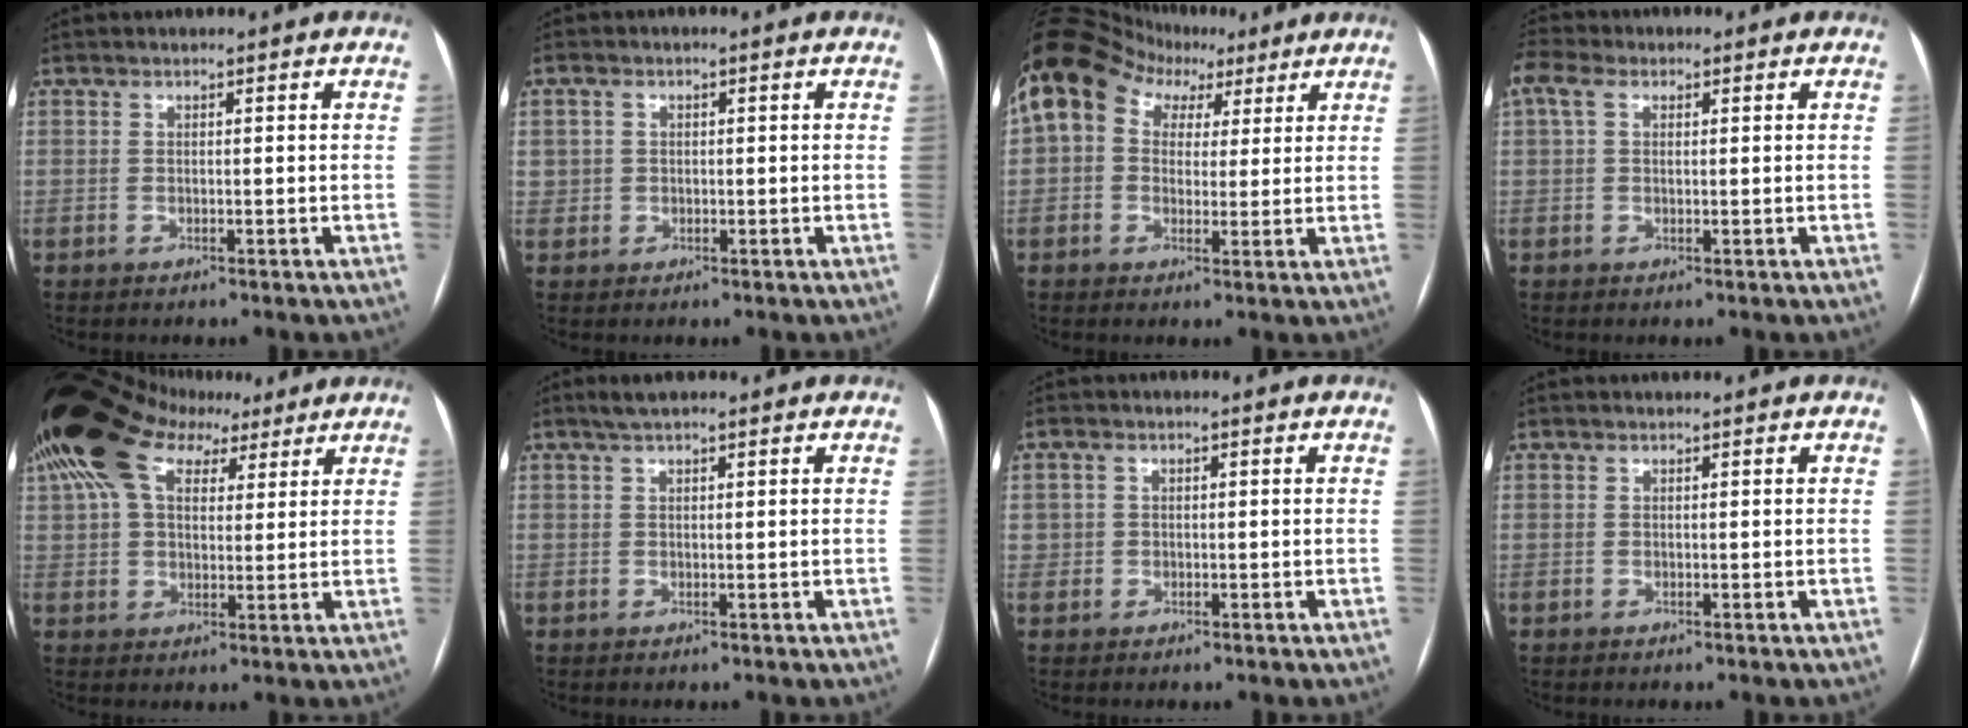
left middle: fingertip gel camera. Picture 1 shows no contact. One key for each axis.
{"total": 2.0, "fx": 0.0, "fy": 2.0, "fz": 0.3, "tx": -0.004, "ty": 0.007, "tz": 0.005}
{"total": 13.4, "fx": 5.9, "fy": 9.9, "fz": 6.9, "tx": -0.134, "ty": 0.073, "tz": 0.096}
{"total": 5.0, "fx": 2.1, "fy": 2.8, "fz": 3.6, "tx": -0.093, "ty": 0.034, "tz": 0.042}
{"total": 15.3, "fx": 8.8, "fy": 8.9, "fz": 8.9, "tx": -0.189, "ty": 0.074, "tz": 0.153}
{"total": 3.0, "fx": 2.0, "fy": 0.7, "fz": 2.1, "tx": -0.046, "ty": 0.021, "tz": 0.036}
{"total": 1.6, "fx": -0.1, "fy": 1.6, "fz": 0.2, "tx": 0.001, "ty": 0.005, "tz": -0.002}
{"total": 0.0}